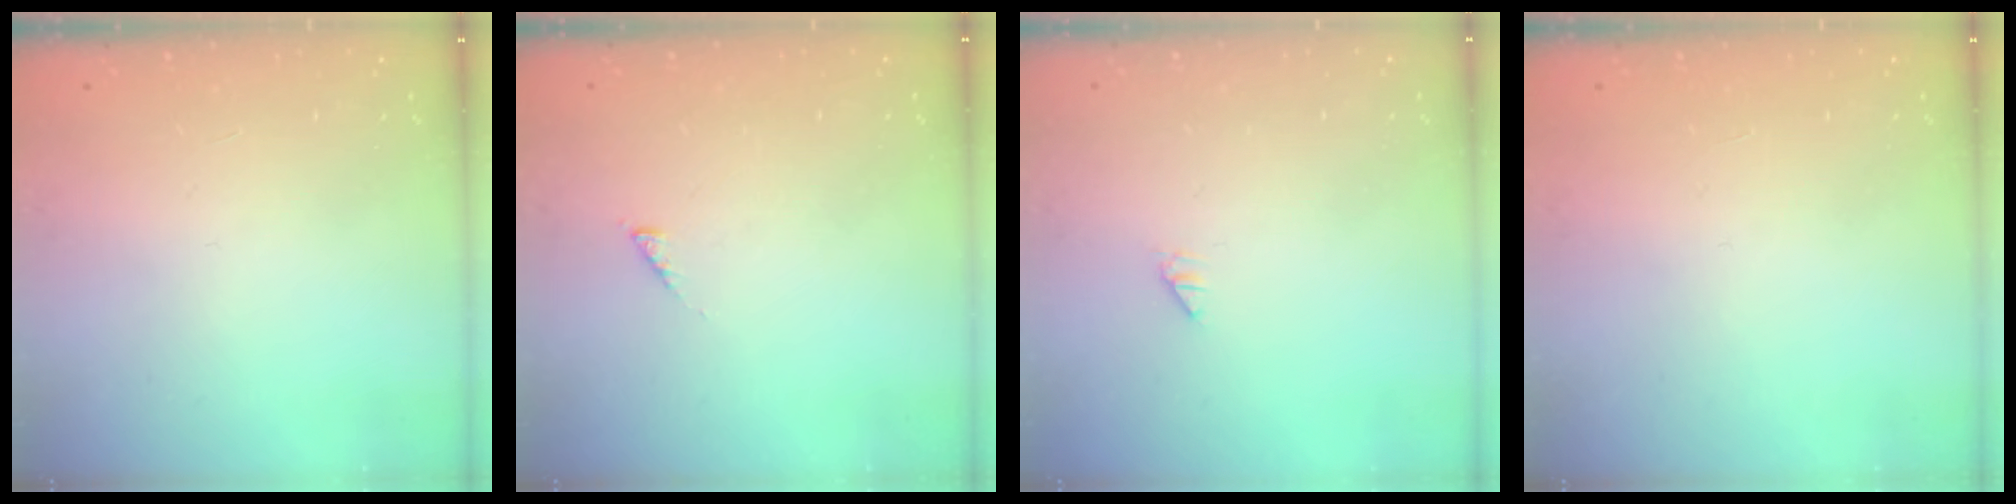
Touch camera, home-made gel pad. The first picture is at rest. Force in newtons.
{"total": 0.9, "press": 0.9, "slide": 0.3}
{"total": 0.0}
{"total": 0.0}